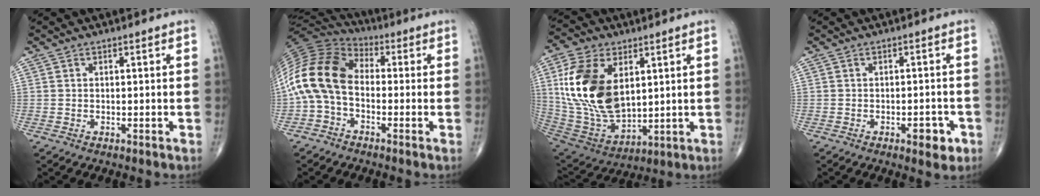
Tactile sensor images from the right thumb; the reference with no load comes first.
{"total": 15.3, "force": [-1.7, 10.0, 11.4], "torque": [-0.230, 0.045, -0.045]}
{"total": 20.3, "force": [4.7, 12.0, 15.7], "torque": [-0.296, -0.026, 0.099]}
{"total": 4.1, "force": [-1.9, 1.8, 3.2], "torque": [-0.028, 0.005, -0.021]}